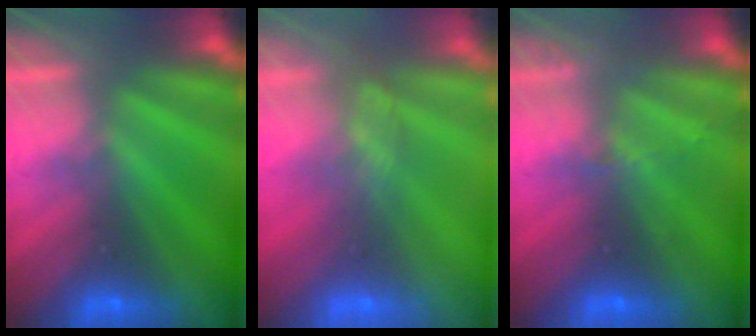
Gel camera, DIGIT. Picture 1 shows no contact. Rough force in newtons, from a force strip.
{"total": 7.8}
{"total": 2.0}